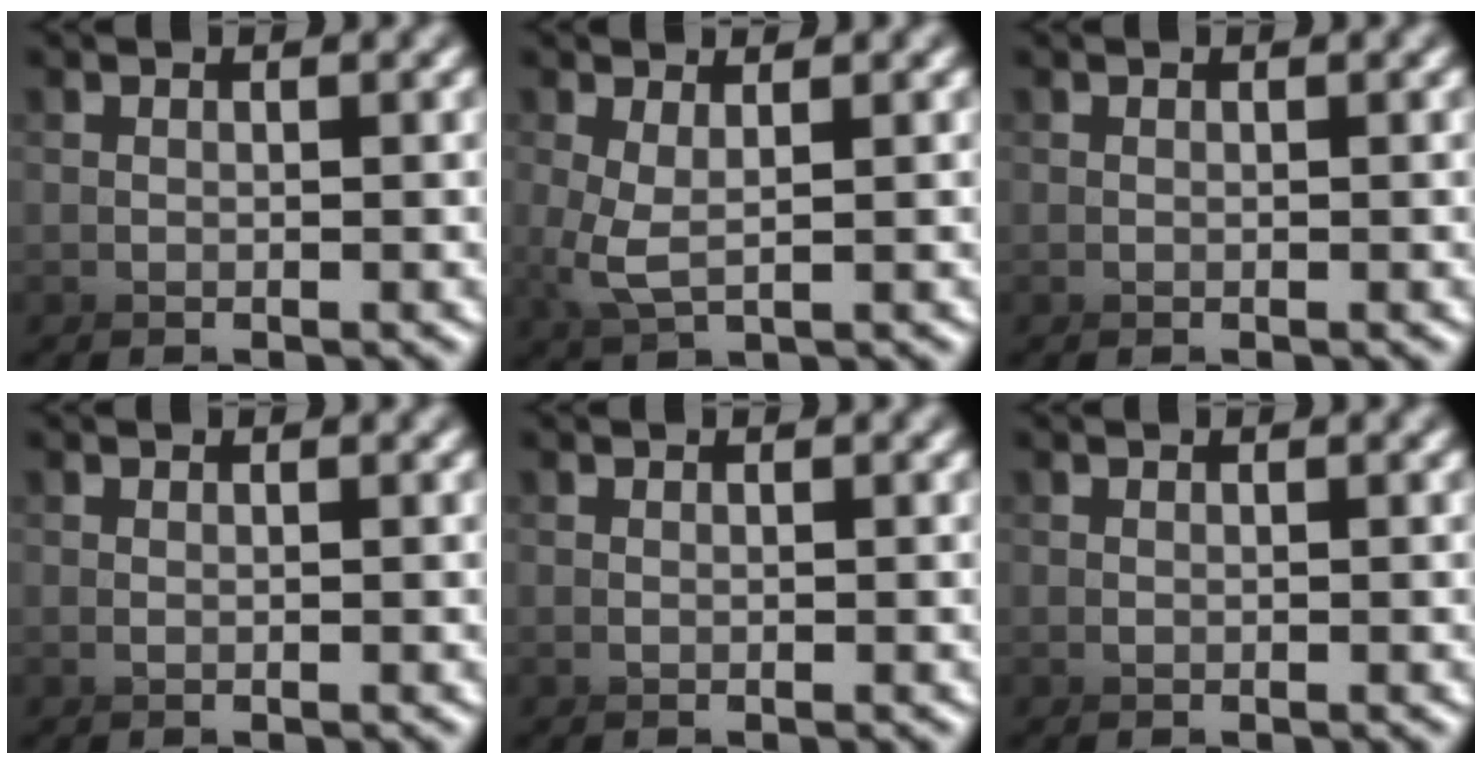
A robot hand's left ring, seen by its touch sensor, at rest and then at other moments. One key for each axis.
{"total": 1.6, "fx": 0.3, "fy": -0.6, "fz": 1.4, "tx": -0.067, "ty": -0.006, "tz": 0.010}
{"total": 0.0}
{"total": 0.6, "fx": 0.0, "fy": -0.6, "fz": 0.2, "tx": 0.004, "ty": 0.003, "tz": 0.001}
{"total": 0.0}
{"total": 0.0}